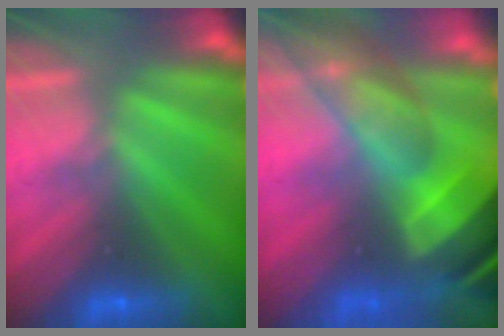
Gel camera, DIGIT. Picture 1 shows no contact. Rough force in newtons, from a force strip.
{"total": 7.4}